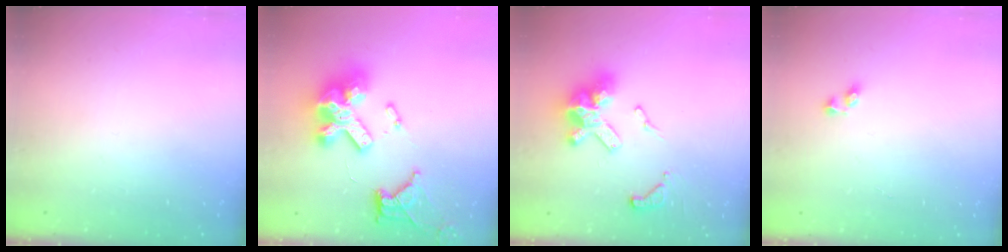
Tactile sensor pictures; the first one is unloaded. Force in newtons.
{"total": 19.6, "press": 18.8, "slide": 5.5}
{"total": 14.9, "press": 14.8, "slide": 1.8}
{"total": 2.7, "press": 2.6, "slide": 0.6}